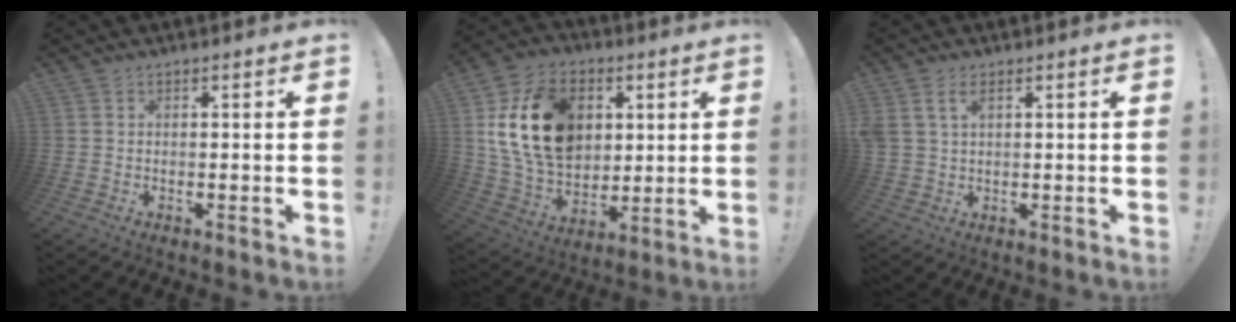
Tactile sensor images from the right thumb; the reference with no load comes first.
{"total": 21.9, "force": [5.4, 16.0, 14.0], "torque": [-0.248, -0.014, 0.105]}
{"total": 4.0, "force": [2.0, 2.1, 2.8], "torque": [-0.050, -0.004, 0.040]}